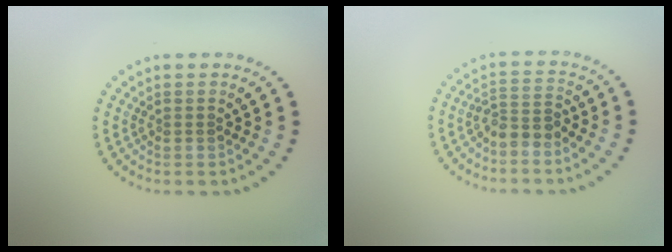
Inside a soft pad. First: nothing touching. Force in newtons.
{"total": 2.2, "press": 1.8, "slide": 1.4}